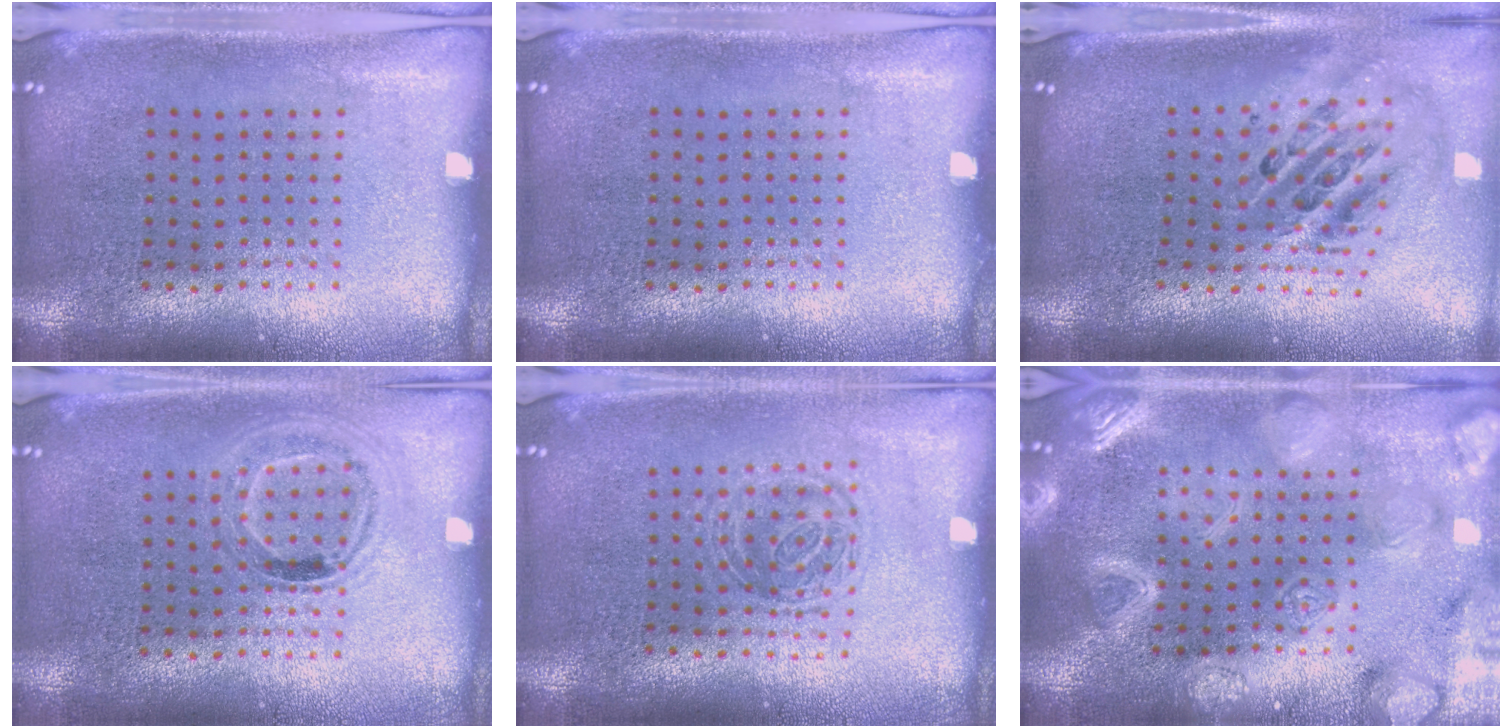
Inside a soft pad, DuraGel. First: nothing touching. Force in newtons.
{"total": 0.0}
{"total": 2.4, "press": 1.7, "slide": 1.7}
{"total": 1.0, "press": 0.9, "slide": 0.5}
{"total": 1.3, "press": 1.0, "slide": 0.8}
{"total": 5.5, "press": 5.4, "slide": 0.6}